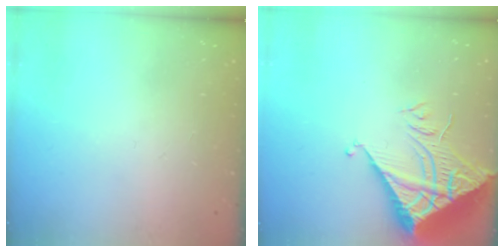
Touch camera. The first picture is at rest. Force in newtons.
{"total": 11.2, "press": 11.2, "slide": 0.9}